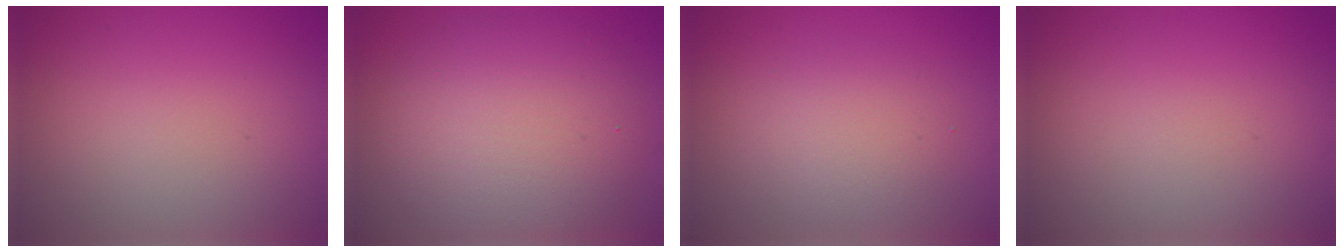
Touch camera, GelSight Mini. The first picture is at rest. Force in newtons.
{"total": 7.9, "press": 7.9, "slide": 0.6}
{"total": 2.6, "press": 2.6, "slide": 0.1}
{"total": 0.0}